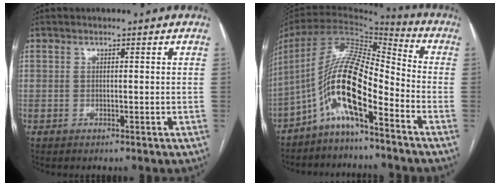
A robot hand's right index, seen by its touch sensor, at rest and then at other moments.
{"total": 13.3, "force": [-6.4, 3.1, 11.2], "torque": [-0.220, 0.027, -0.115]}